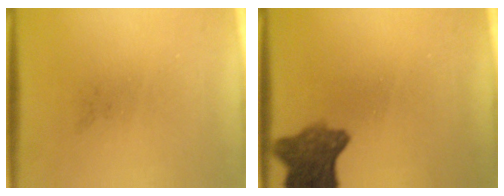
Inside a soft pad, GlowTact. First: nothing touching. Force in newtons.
{"total": 7.7}